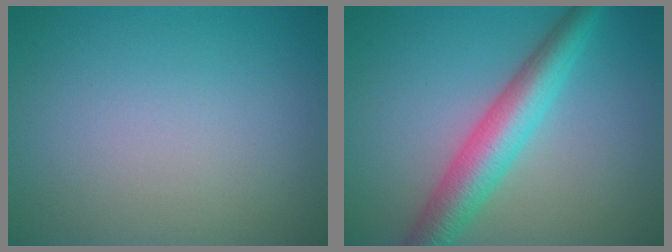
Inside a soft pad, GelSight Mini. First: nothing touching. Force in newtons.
{"total": 5.9, "press": 5.9, "slide": 0.1}